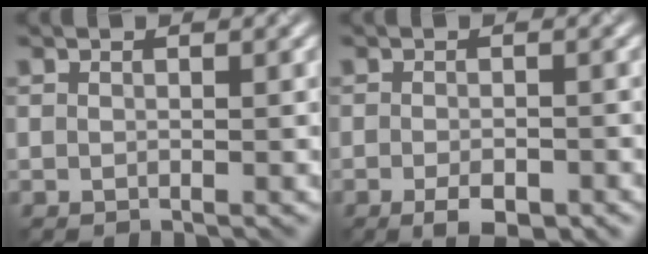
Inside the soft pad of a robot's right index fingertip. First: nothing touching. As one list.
[{"total": 3.1, "force": [-1.7, 1.2, 2.4], "torque": [-0.039, -0.006, -0.026]}]